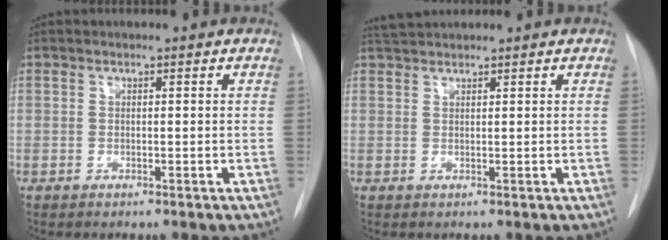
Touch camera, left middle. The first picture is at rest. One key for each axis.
{"total": 2.6, "fx": 2.6, "fy": 0.1, "fz": 0.6, "tx": -0.016, "ty": 0.020, "tz": 0.050}